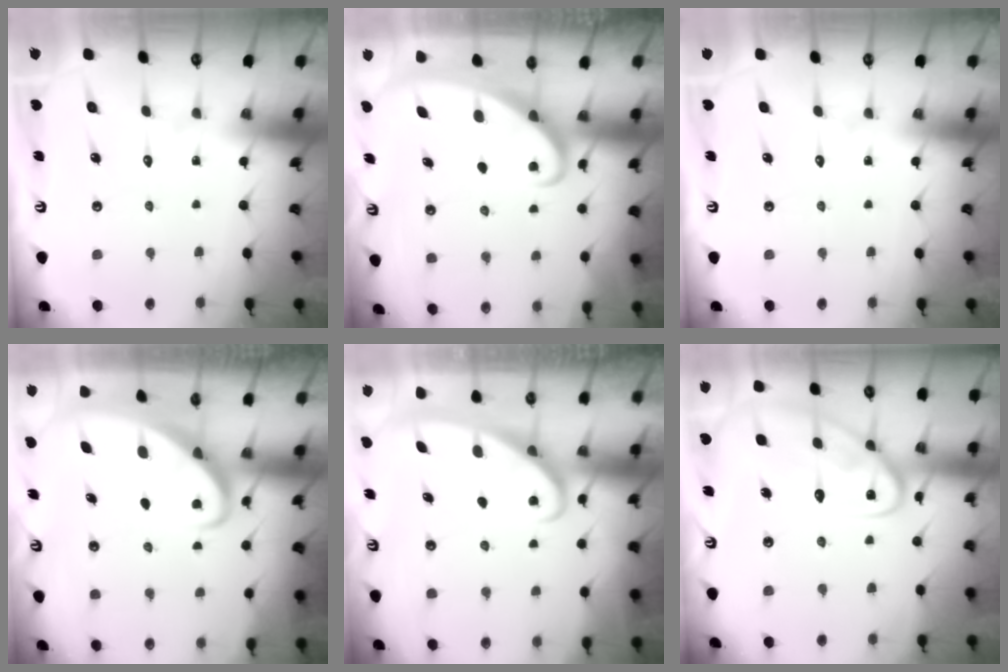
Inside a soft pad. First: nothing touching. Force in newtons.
{"total": 2.4, "press": 2.4, "slide": 0.4}
{"total": 0.0}
{"total": 3.2, "press": 3.2, "slide": 0.4}
{"total": 2.8, "press": 2.8, "slide": 0.4}
{"total": 13.8, "press": 13.8, "slide": 1.2}